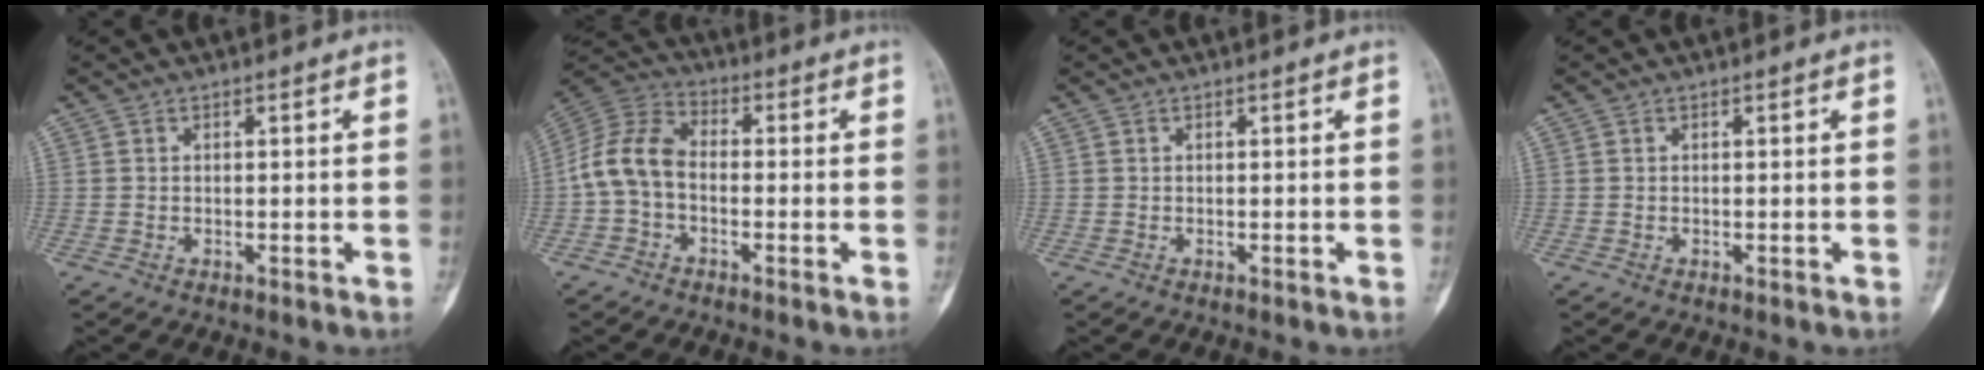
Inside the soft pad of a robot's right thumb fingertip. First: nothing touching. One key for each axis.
{"total": 9.6, "fx": -1.5, "fy": 6.4, "fz": 7.0, "tx": -0.137, "ty": 0.031, "tz": -0.044}
{"total": 0.0}
{"total": 0.0}